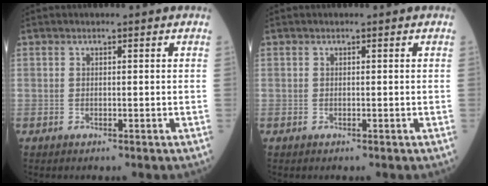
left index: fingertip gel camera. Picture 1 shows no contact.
{"total": 0.0}